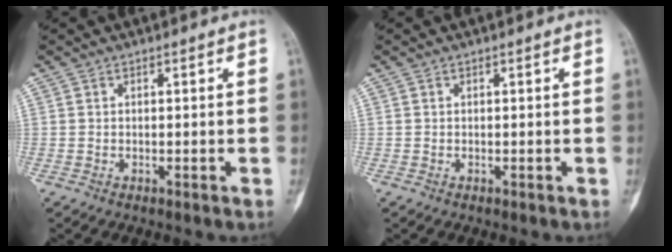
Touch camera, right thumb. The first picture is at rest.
{"total": 0.0}